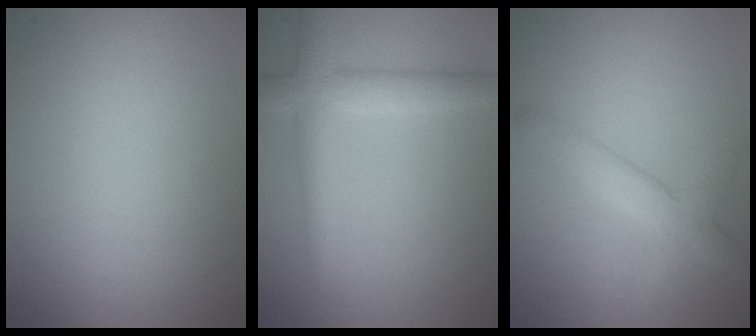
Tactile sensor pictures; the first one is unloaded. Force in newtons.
{"total": 3.9, "press": 3.9, "slide": 0.1}
{"total": 3.6, "press": 3.6, "slide": 0.1}